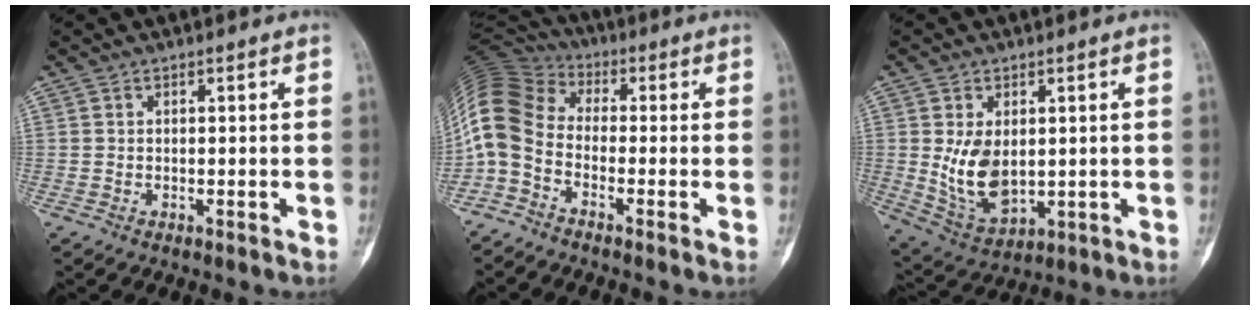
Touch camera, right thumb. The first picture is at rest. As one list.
[{"total": 10.7, "force": [-2.9, 7.1, 7.5], "torque": [-0.159, 0.050, -0.081]}, {"total": 9.7, "force": [0.8, 6.2, 7.4], "torque": [-0.123, -0.015, 0.038]}]